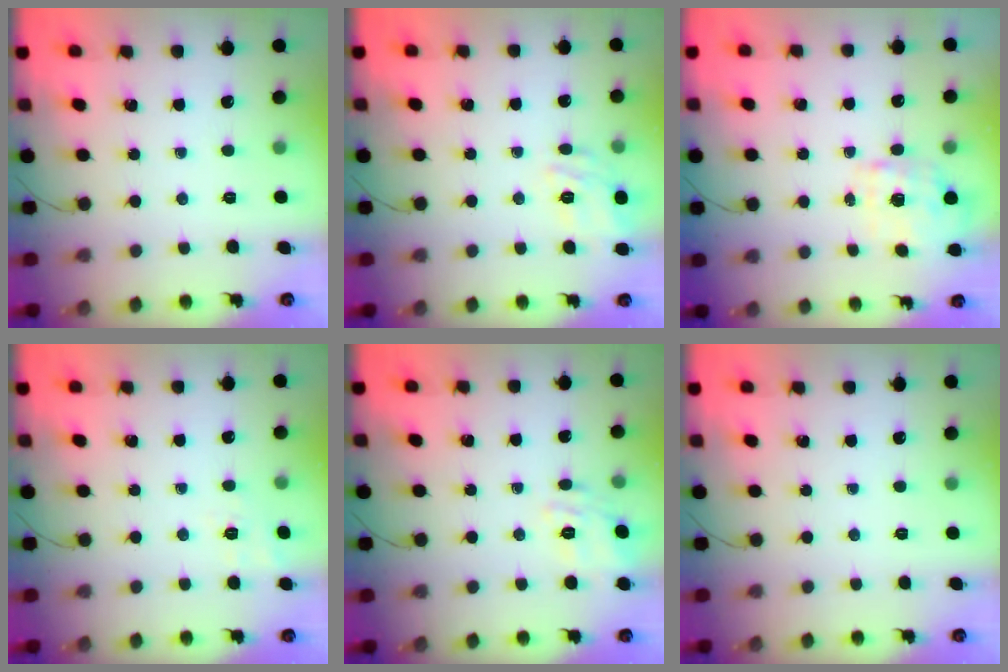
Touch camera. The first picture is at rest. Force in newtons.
{"total": 7.6, "press": 7.6, "slide": 0.8}
{"total": 1.9, "press": 1.9, "slide": 0.5}
{"total": 2.0, "press": 0.9, "slide": 1.8}
{"total": 6.6, "press": 6.5, "slide": 1.2}
{"total": 0.0}